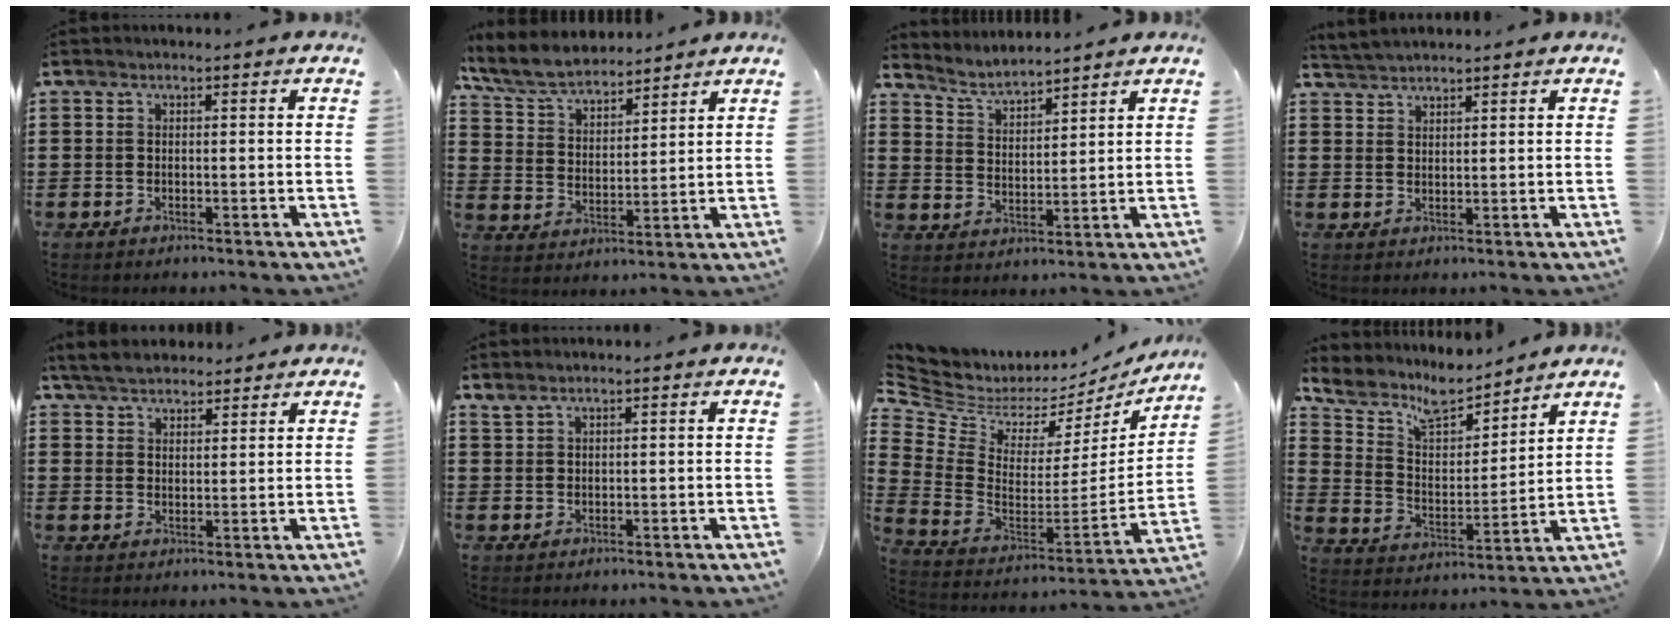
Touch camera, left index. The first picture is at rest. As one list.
[{"total": 7.2, "force": [6.6, 1.7, 2.4], "torque": [-0.072, -0.023, 0.119]}, {"total": 4.0, "force": [3.9, 0.4, 0.7], "torque": [-0.031, -0.019, 0.066]}, {"total": 2.4, "force": [2.4, 0.0, 0.0], "torque": [-0.006, -0.001, 0.048]}, {"total": 4.4, "force": [4.2, 1.2, 1.0], "torque": [-0.033, -0.005, 0.078]}, {"total": 1.3, "force": [1.2, 0.2, 0.5], "torque": [-0.012, -0.001, 0.024]}, {"total": 4.3, "force": [3.1, 2.7, 1.1], "torque": [-0.051, -0.039, 0.052]}, {"total": 7.9, "force": [6.6, 3.0, 3.2], "torque": [-0.086, -0.043, 0.113]}]